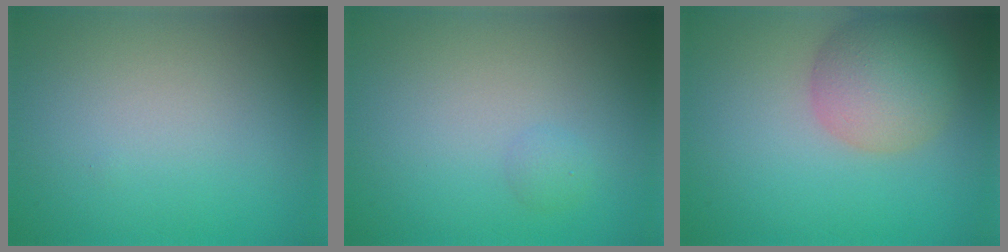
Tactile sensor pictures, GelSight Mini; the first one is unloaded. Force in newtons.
{"total": 0.8, "press": 0.8, "slide": 0.0}
{"total": 5.6, "press": 5.6, "slide": 0.2}